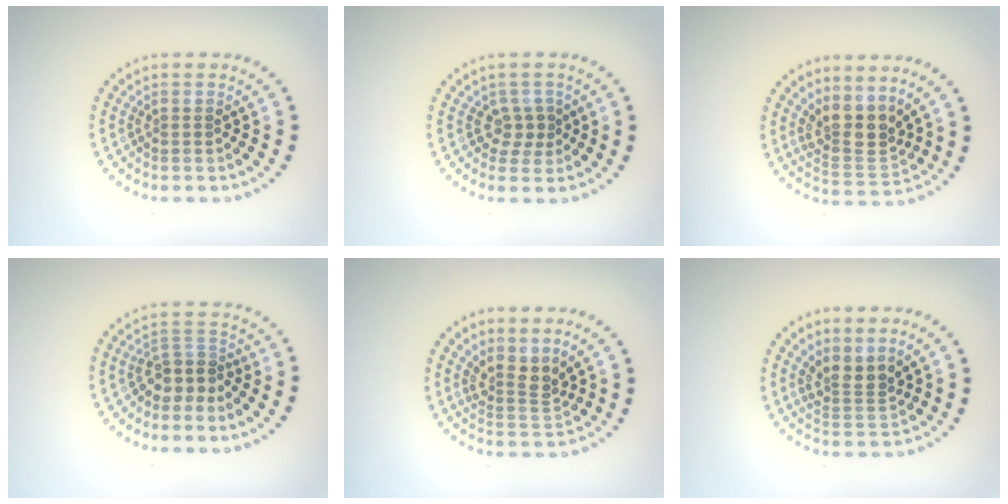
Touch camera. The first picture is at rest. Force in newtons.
{"total": 1.9, "press": 1.5, "slide": 1.1}
{"total": 3.7, "press": 2.9, "slide": 2.3}
{"total": 2.8, "press": 2.0, "slide": 2.0}
{"total": 2.8, "press": 2.0, "slide": 2.0}
{"total": 2.7, "press": 1.9, "slide": 1.9}